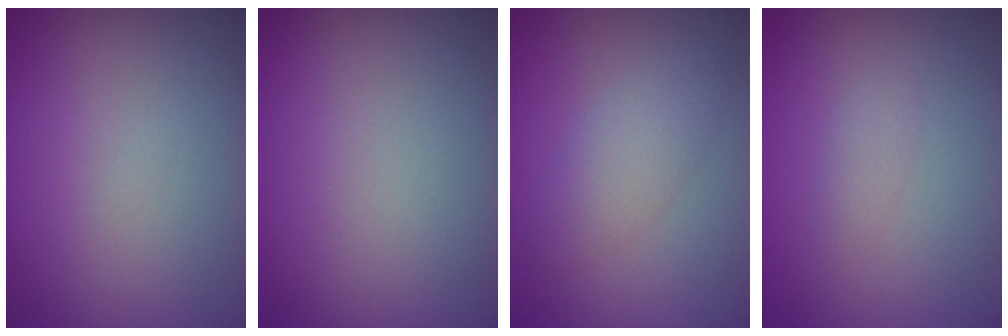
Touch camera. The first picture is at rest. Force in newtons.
{"total": 0.0}
{"total": 2.7, "press": 2.7, "slide": 0.2}
{"total": 1.0, "press": 1.0, "slide": 0.1}